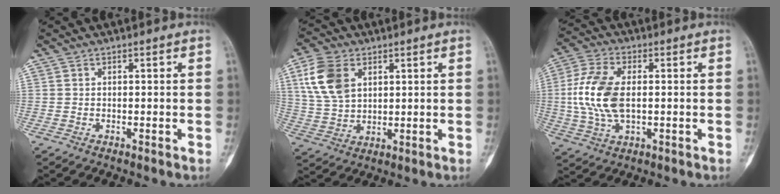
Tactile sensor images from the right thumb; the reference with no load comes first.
{"total": 10.6, "force": [4.1, 6.9, 6.9], "torque": [-0.130, -0.005, 0.085]}
{"total": 12.3, "force": [0.4, 6.8, 10.3], "torque": [-0.224, 0.007, 0.006]}